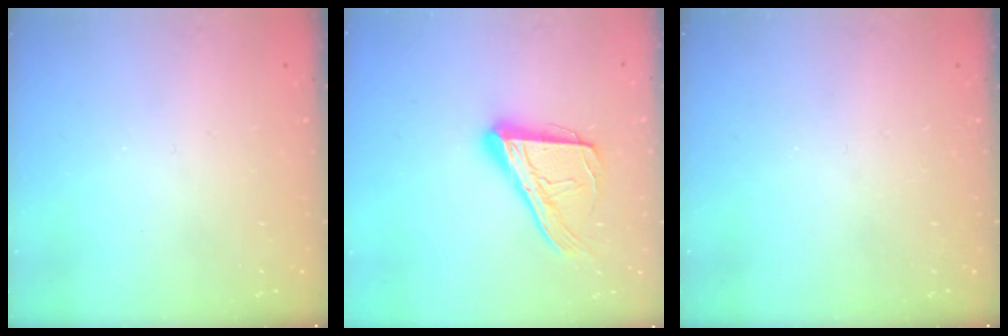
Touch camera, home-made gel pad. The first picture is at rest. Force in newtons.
{"total": 17.9, "press": 17.8, "slide": 1.6}
{"total": 0.0}